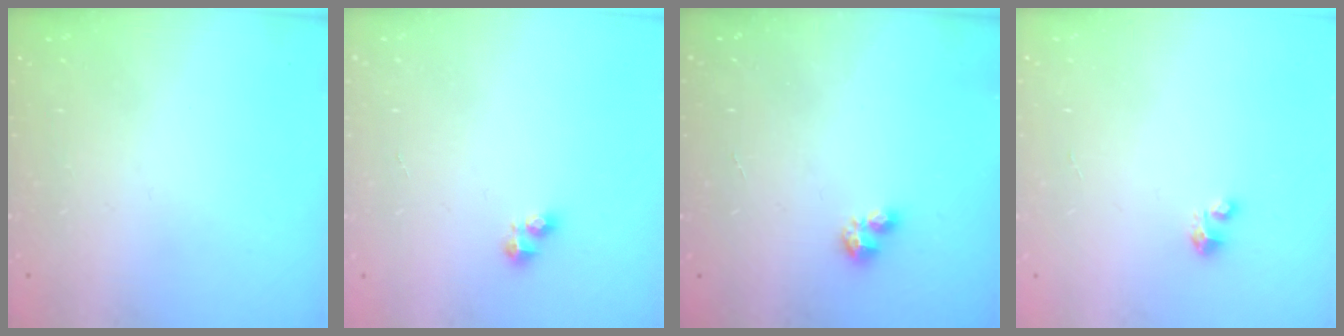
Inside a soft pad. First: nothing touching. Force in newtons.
{"total": 2.4, "press": 2.4, "slide": 0.3}
{"total": 1.0, "press": 1.0, "slide": 0.1}
{"total": 2.1, "press": 2.1, "slide": 0.1}